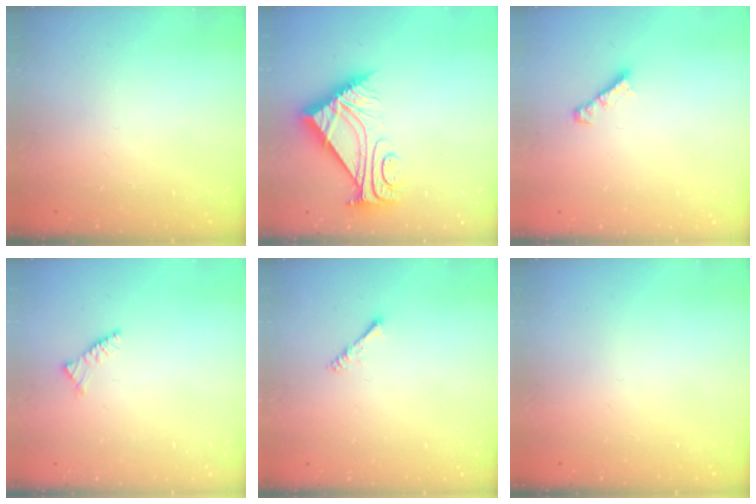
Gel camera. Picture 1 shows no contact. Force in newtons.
{"total": 10.5, "press": 10.5, "slide": 0.5}
{"total": 3.0, "press": 3.0, "slide": 0.4}
{"total": 3.0, "press": 2.9, "slide": 0.8}
{"total": 2.2, "press": 2.1, "slide": 0.5}
{"total": 0.0}